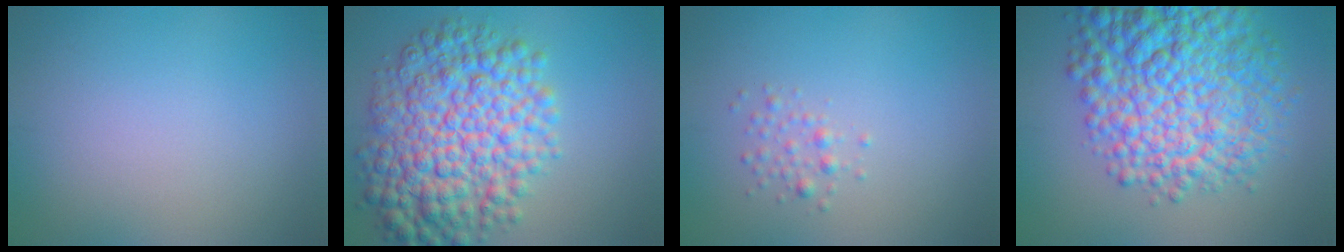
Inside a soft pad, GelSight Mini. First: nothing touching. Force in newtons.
{"total": 10.3, "press": 10.3, "slide": 0.2}
{"total": 1.2, "press": 1.2, "slide": 0.1}
{"total": 12.2, "press": 12.2, "slide": 0.3}